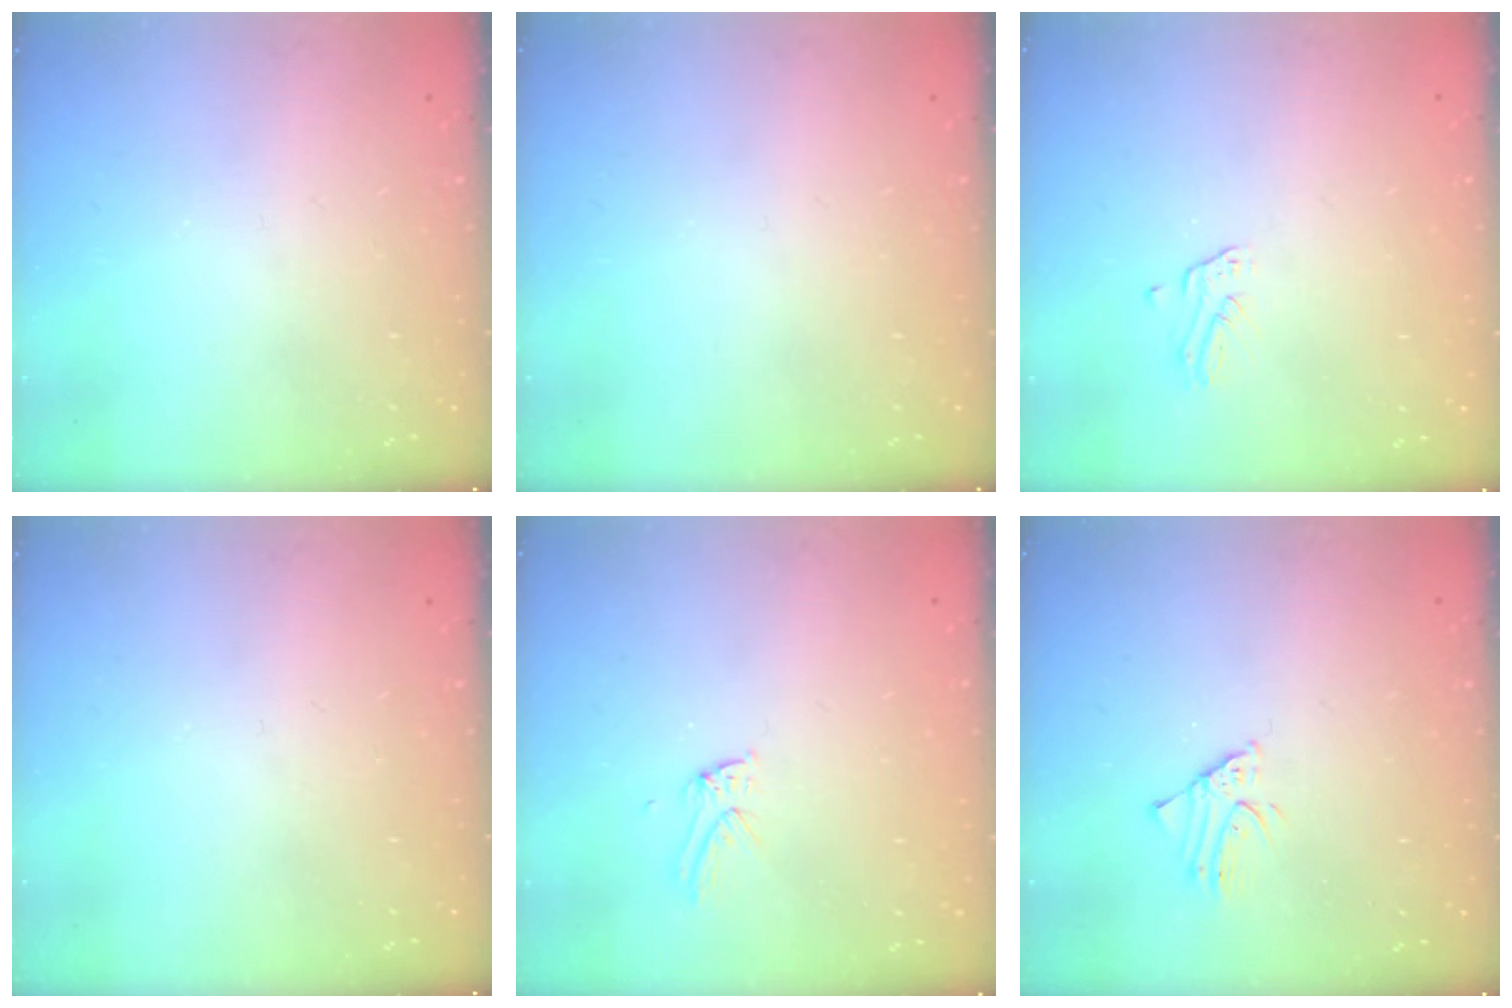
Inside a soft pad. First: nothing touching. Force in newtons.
{"total": 0.0}
{"total": 1.8, "press": 1.8, "slide": 0.1}
{"total": 0.0}
{"total": 4.7, "press": 4.7, "slide": 0.4}
{"total": 1.7, "press": 1.7, "slide": 0.1}